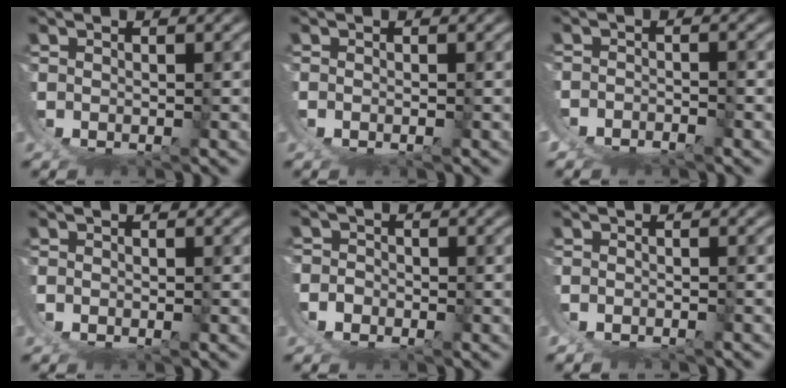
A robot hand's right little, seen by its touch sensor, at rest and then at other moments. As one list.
[{"total": 0.6, "force": [0.0, -0.1, 0.6], "torque": [-0.013, -0.001, 0.002]}, {"total": 4.6, "force": [-1.3, 3.9, 1.9], "torque": [-0.064, -0.018, -0.019]}, {"total": 0.5, "force": [0.0, 0.4, 0.3], "torque": [-0.009, -0.001, -0.001]}, {"total": 4.9, "force": [0.0, 4.7, 1.5], "torque": [-0.055, -0.014, -0.005]}, {"total": 2.1, "force": [-0.9, 1.7, 0.8], "torque": [-0.029, -0.004, -0.013]}]